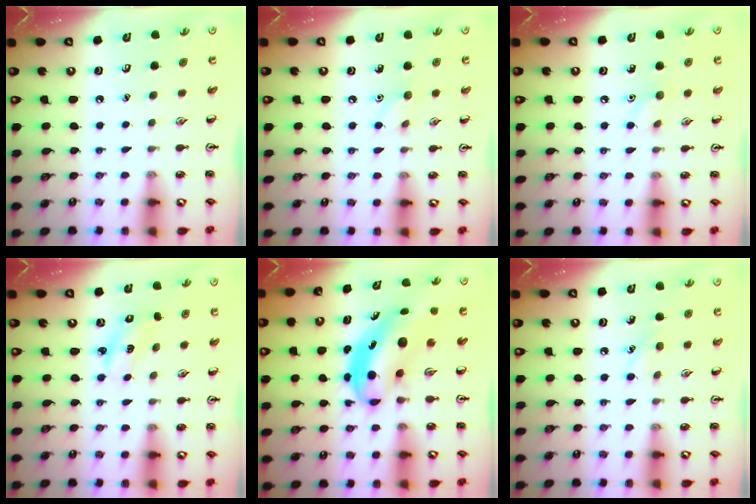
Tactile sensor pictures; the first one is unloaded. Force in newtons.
{"total": 5.8, "press": 5.5, "slide": 1.8}
{"total": 5.8, "press": 5.5, "slide": 1.8}
{"total": 2.1, "press": 2.0, "slide": 0.7}
{"total": 6.2, "press": 6.0, "slide": 1.7}
{"total": 6.4, "press": 6.2, "slide": 1.9}